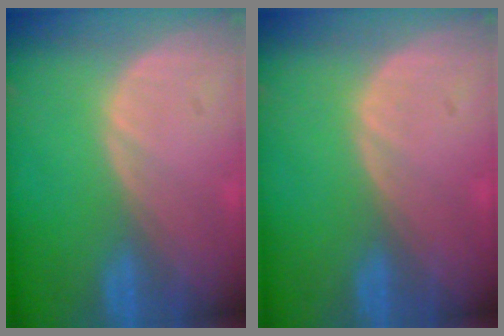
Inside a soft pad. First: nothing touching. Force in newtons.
{"total": 0.5, "press": 0.1, "slide": 0.5}